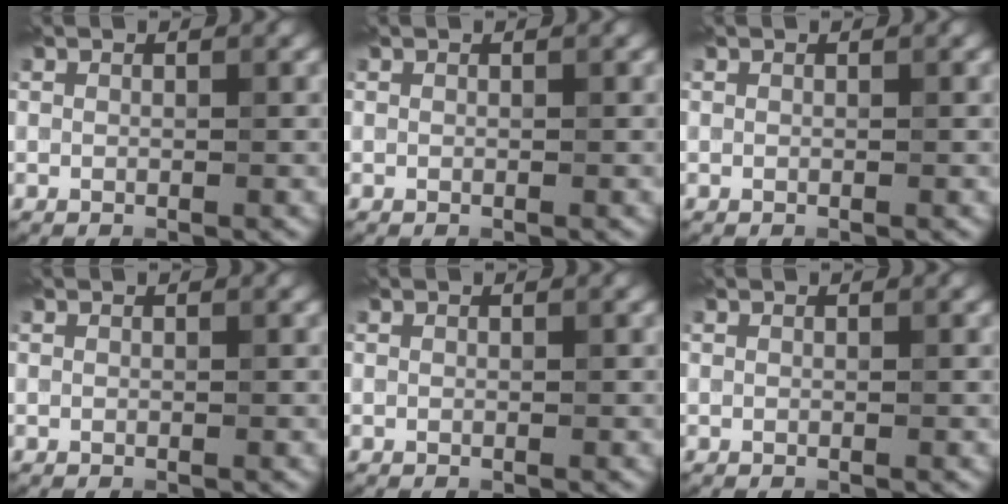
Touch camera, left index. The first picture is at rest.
{"total": 0.0}
{"total": 0.0}
{"total": 0.0}
{"total": 0.0}
{"total": 0.0}